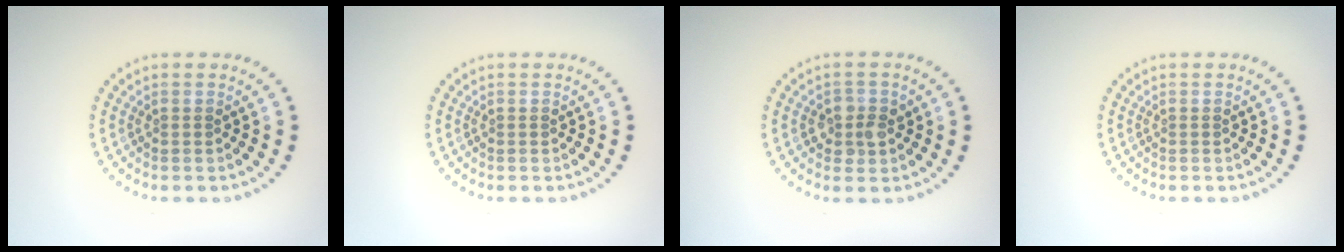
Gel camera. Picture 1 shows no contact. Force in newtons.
{"total": 0.0}
{"total": 2.2, "press": 2.1, "slide": 0.6}
{"total": 0.0}